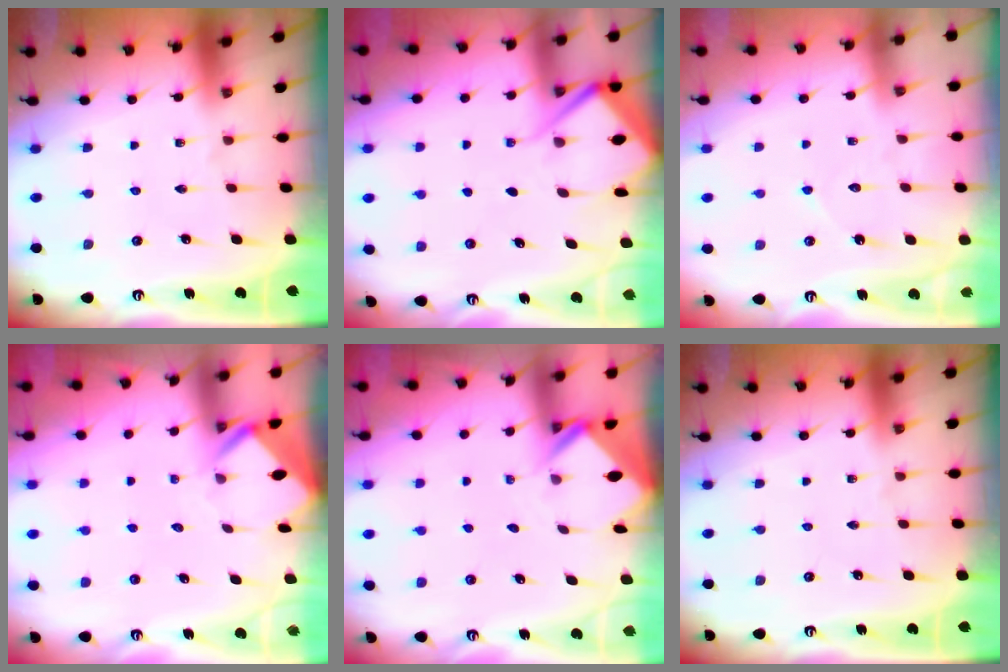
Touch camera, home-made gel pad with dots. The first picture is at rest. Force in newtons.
{"total": 5.8, "press": 5.8, "slide": 0.6}
{"total": 4.1, "press": 4.1, "slide": 0.4}
{"total": 2.9, "press": 2.9, "slide": 0.3}
{"total": 2.6, "press": 2.6, "slide": 0.2}
{"total": 0.0}